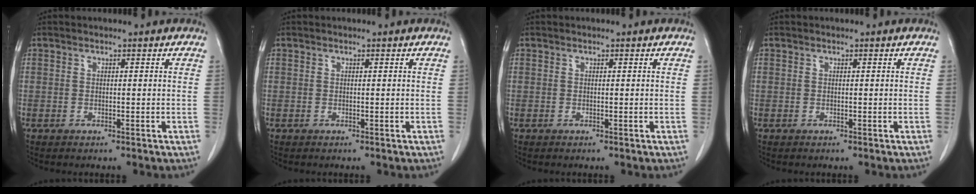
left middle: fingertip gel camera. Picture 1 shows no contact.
{"total": 0.0}
{"total": 0.0}
{"total": 0.0}